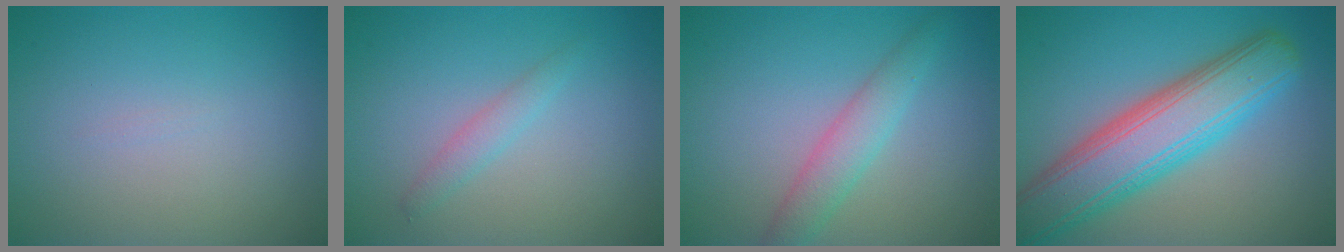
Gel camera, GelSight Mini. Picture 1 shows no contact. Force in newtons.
{"total": 1.5, "press": 1.5, "slide": 0.1}
{"total": 2.9, "press": 2.9, "slide": 0.1}
{"total": 9.0, "press": 9.0, "slide": 0.2}